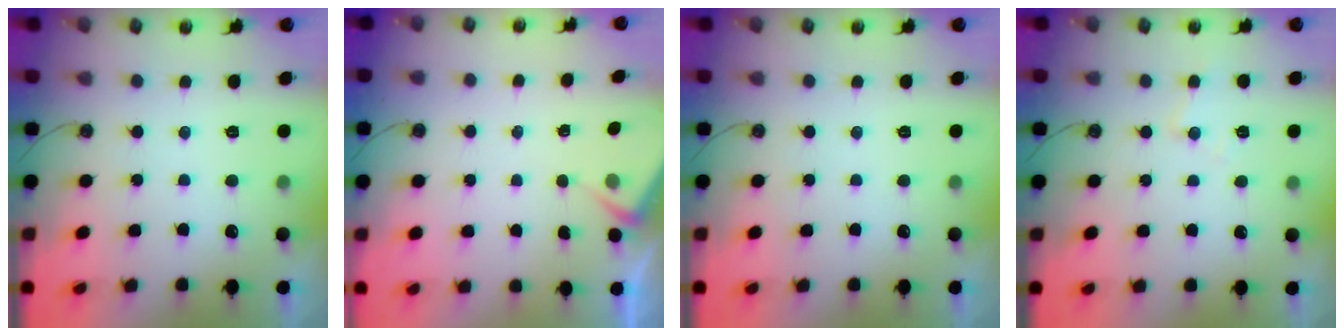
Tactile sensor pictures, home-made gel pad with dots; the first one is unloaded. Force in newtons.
{"total": 2.8, "press": 2.7, "slide": 0.4}
{"total": 0.0}
{"total": 6.2, "press": 6.2, "slide": 0.3}